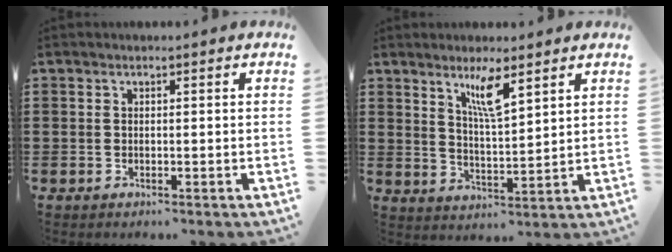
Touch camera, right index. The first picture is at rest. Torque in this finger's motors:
{"motor_torque": [0.58, 0.41, 0.46, 0.13]}